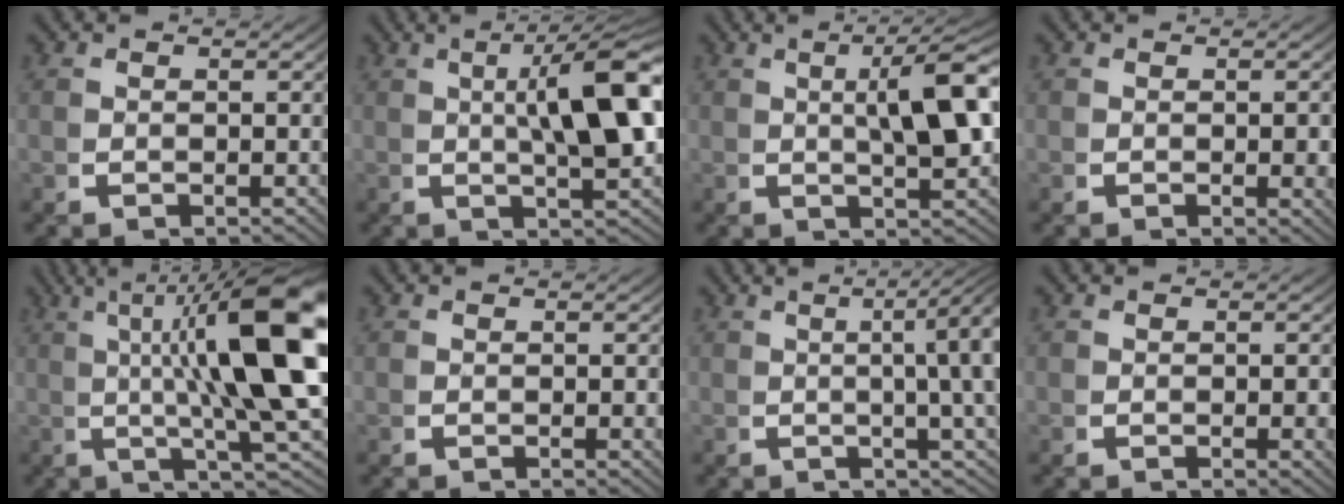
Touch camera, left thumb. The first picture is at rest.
{"total": 10.4, "force": [1.7, 3.2, 9.8], "torque": [-0.132, 0.011, 0.023]}
{"total": 7.5, "force": [1.4, 2.1, 7.1], "torque": [-0.103, 0.012, 0.020]}
{"total": 1.5, "force": [0.1, 0.5, 1.4], "torque": [-0.023, -0.005, 0.000]}
{"total": 14.5, "force": [2.6, 5.2, 13.3], "torque": [-0.181, -0.013, 0.035]}
{"total": 0.6, "force": [0.2, 0.3, 0.5], "torque": [-0.008, -0.003, 0.002]}
{"total": 10.0, "force": [2.6, 3.8, 8.9], "torque": [-0.090, 0.033, 0.017]}
{"total": 1.0, "force": [0.1, 0.3, 0.9], "torque": [-0.015, -0.003, 0.000]}